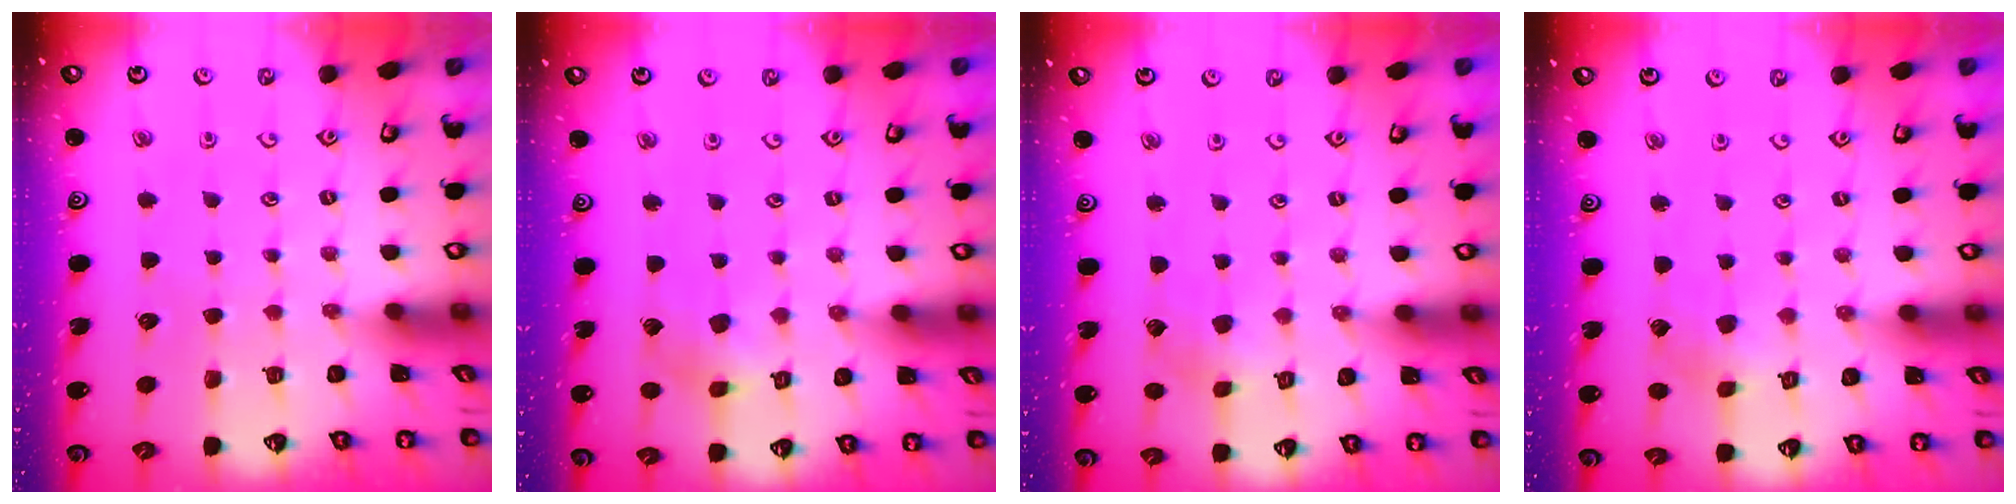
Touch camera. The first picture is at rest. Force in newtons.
{"total": 5.1, "press": 5.0, "slide": 0.5}
{"total": 2.4, "press": 2.4, "slide": 0.2}
{"total": 2.4, "press": 2.4, "slide": 0.2}